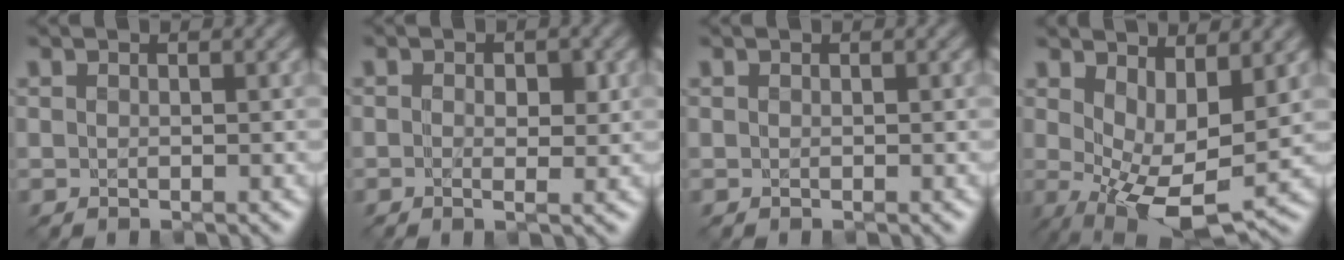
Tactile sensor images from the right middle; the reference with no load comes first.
{"total": 1.8, "force": [0.2, 0.8, 1.6], "torque": [-0.027, -0.003, 0.001]}
{"total": 0.0}
{"total": 6.5, "force": [0.4, 3.1, 5.7], "torque": [-0.112, -0.015, 0.013]}